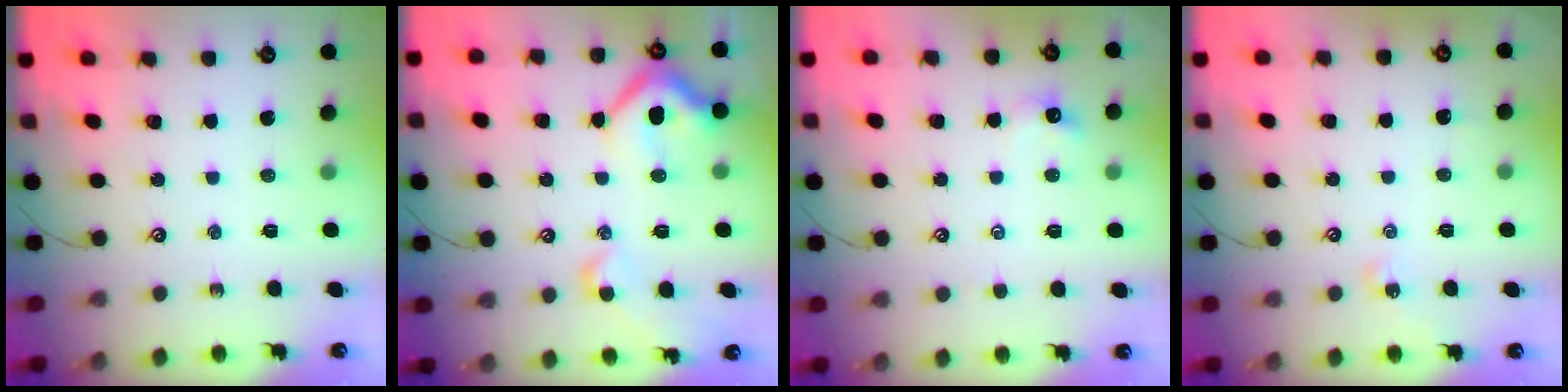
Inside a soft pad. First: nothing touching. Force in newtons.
{"total": 12.0, "press": 11.9, "slide": 1.0}
{"total": 0.7, "press": 0.6, "slide": 0.4}
{"total": 4.3, "press": 4.3, "slide": 0.6}